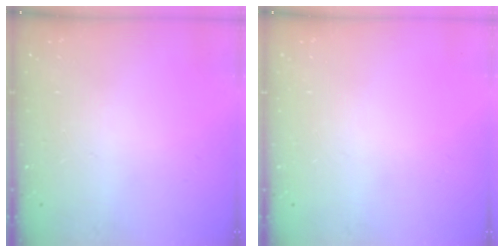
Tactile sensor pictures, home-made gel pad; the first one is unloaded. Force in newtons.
{"total": 0.0}